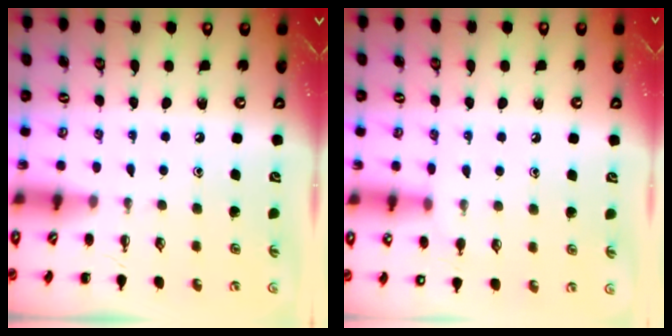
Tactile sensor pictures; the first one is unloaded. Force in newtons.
{"total": 8.9, "press": 8.7, "slide": 2.0}